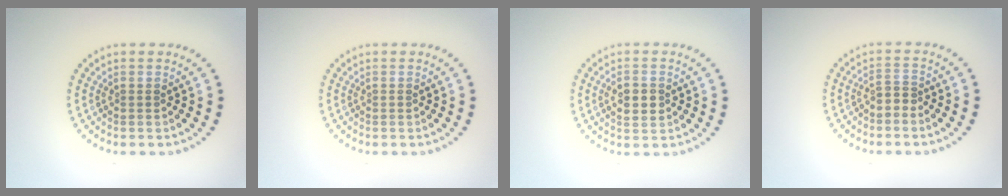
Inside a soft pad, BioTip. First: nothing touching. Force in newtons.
{"total": 0.0}
{"total": 2.5, "press": 2.5, "slide": 0.2}
{"total": 1.6, "press": 1.3, "slide": 0.9}